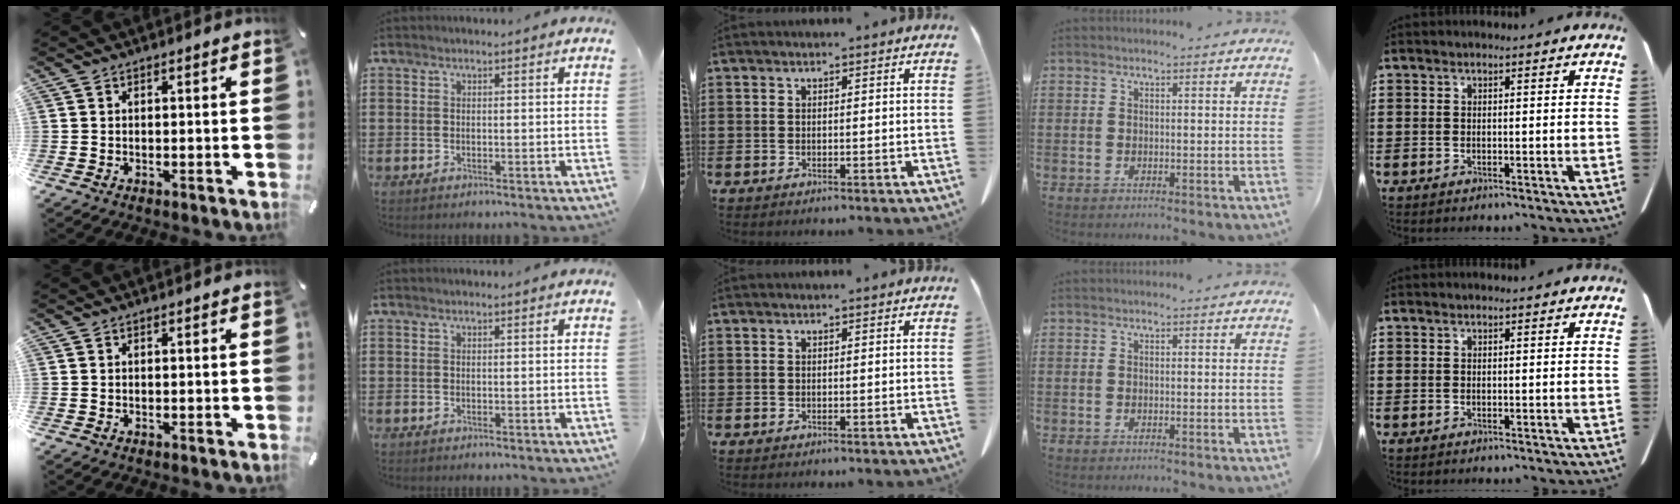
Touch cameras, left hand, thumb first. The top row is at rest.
{}